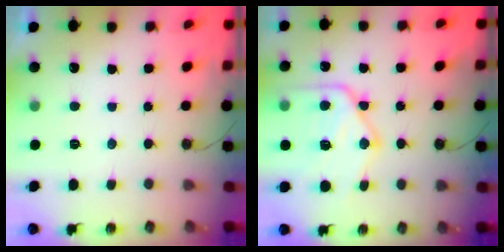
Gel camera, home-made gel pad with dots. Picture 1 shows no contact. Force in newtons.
{"total": 18.1, "press": 18.1, "slide": 1.4}